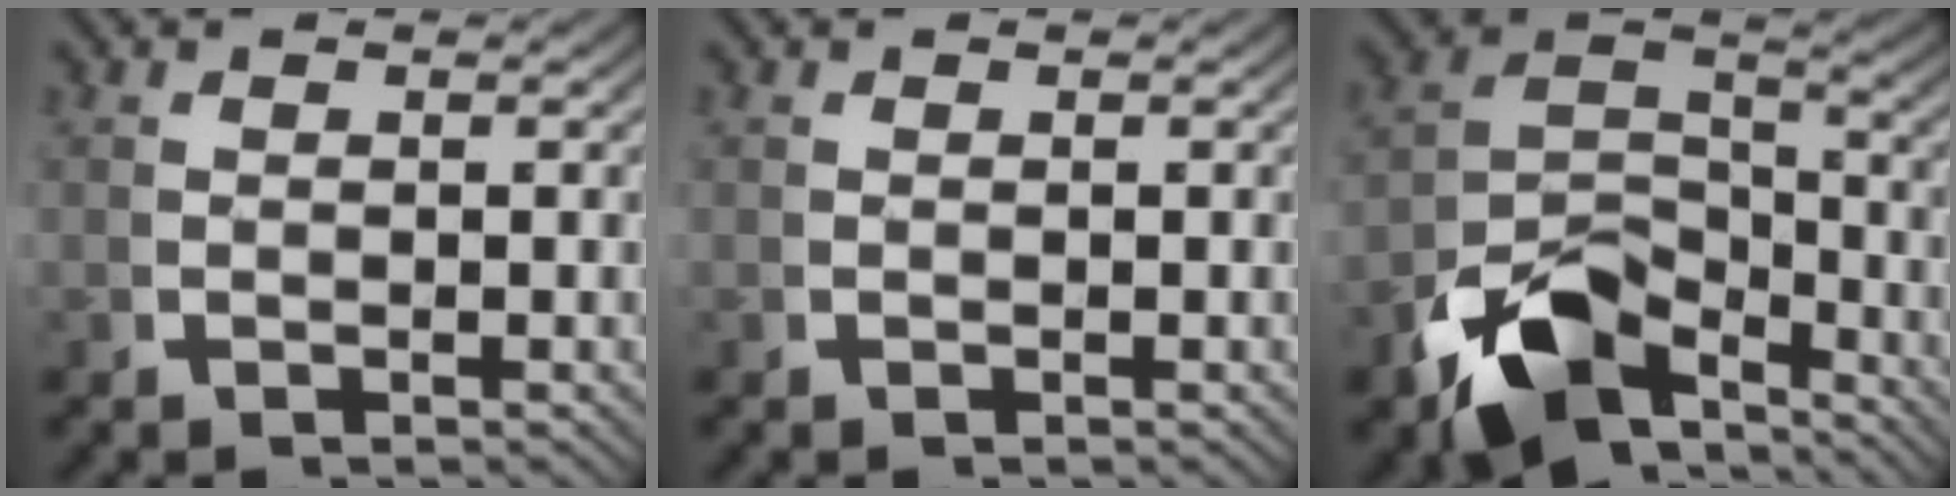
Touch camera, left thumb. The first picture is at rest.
{"total": 0.0}
{"total": 10.4, "force": [-4.5, 6.4, 6.9], "torque": [-0.130, -0.034, -0.073]}